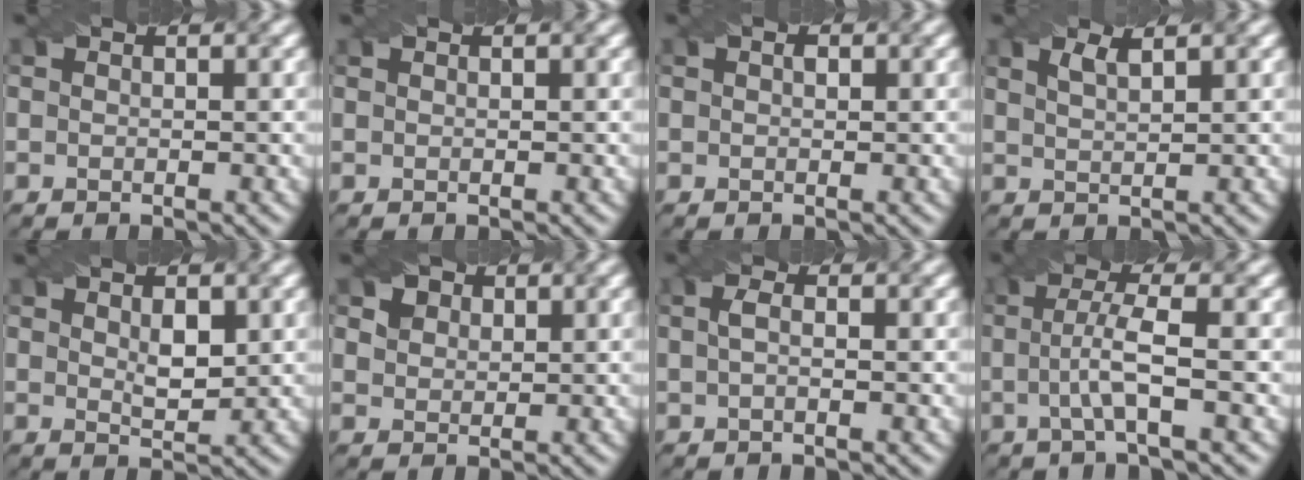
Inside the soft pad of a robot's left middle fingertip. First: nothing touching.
{"total": 0.0}
{"total": 0.7, "force": [0.3, 0.4, 0.5], "torque": [-0.010, 0.003, 0.004]}
{"total": 1.8, "force": [1.2, 0.5, 1.2], "torque": [-0.020, 0.002, 0.021]}
{"total": 2.4, "force": [0.7, 1.1, 2.0], "torque": [-0.035, -0.004, 0.017]}
{"total": 4.0, "force": [2.5, 2.6, 1.7], "torque": [-0.051, 0.006, 0.041]}
{"total": 1.1, "force": [0.0, 0.3, 1.1], "torque": [-0.027, 0.004, -0.001]}
{"total": 3.9, "force": [-0.4, 0.6, 3.8], "torque": [-0.072, 0.003, -0.010]}